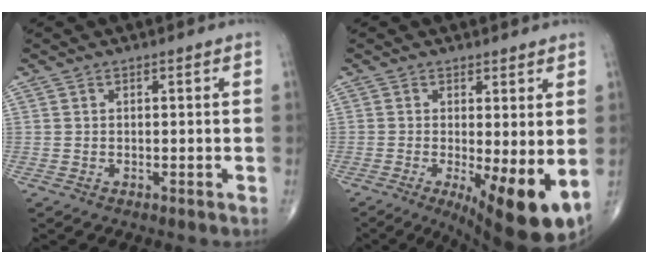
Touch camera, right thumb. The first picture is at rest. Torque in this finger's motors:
{"motor_torque": [2.10, 2.20, 0.56, -0.64, 0.41]}